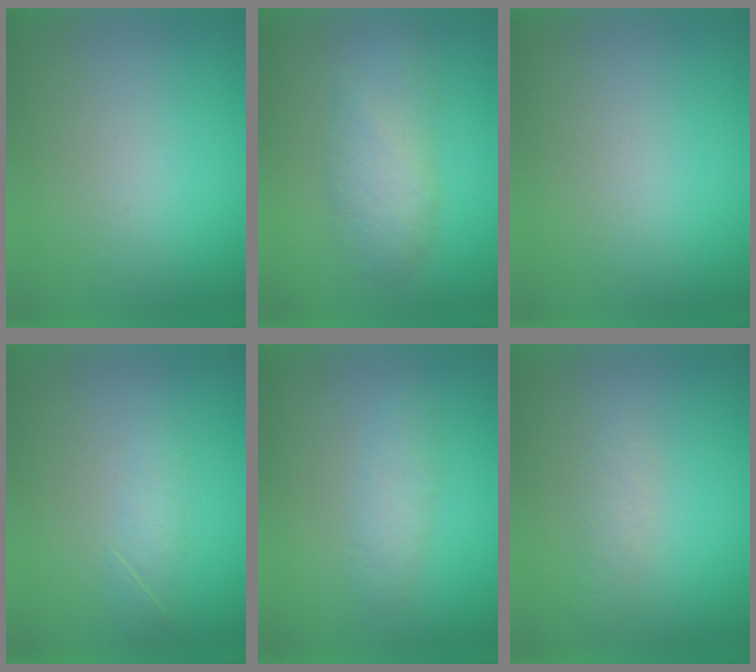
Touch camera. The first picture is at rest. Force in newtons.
{"total": 4.2}
{"total": 0.0}
{"total": 1.8}
{"total": 2.2}
{"total": 1.8}